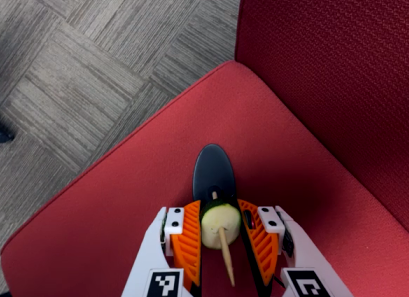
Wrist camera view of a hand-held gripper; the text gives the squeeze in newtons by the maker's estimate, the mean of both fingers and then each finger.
{"total": 9.8, "left": 10.5, "right": 9.1}